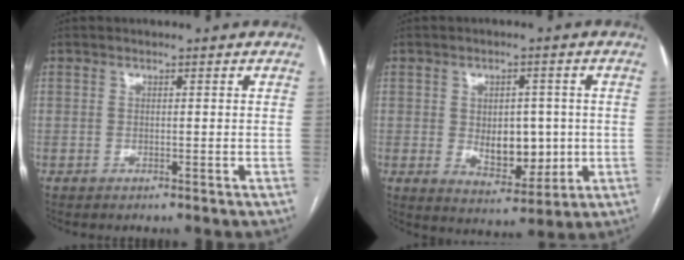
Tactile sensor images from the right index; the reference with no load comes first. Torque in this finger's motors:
{"motor_torque": [0.29, -0.17, 0.21, 0.04]}